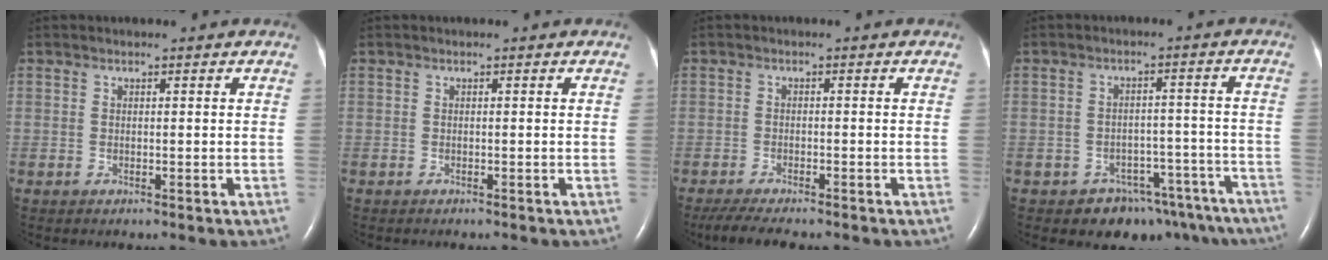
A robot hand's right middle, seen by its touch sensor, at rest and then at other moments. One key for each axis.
{"total": 0.7, "fx": -0.6, "fy": 0.1, "fz": 0.3, "tx": -0.006, "ty": -0.001, "tz": -0.008}
{"total": 6.5, "fx": -5.4, "fy": 1.0, "fz": 3.5, "tx": -0.060, "ty": -0.017, "tz": -0.085}
{"total": 11.7, "fx": -9.3, "fy": 6.7, "fz": 2.4, "tx": -0.005, "ty": 0.041, "tz": -0.106}